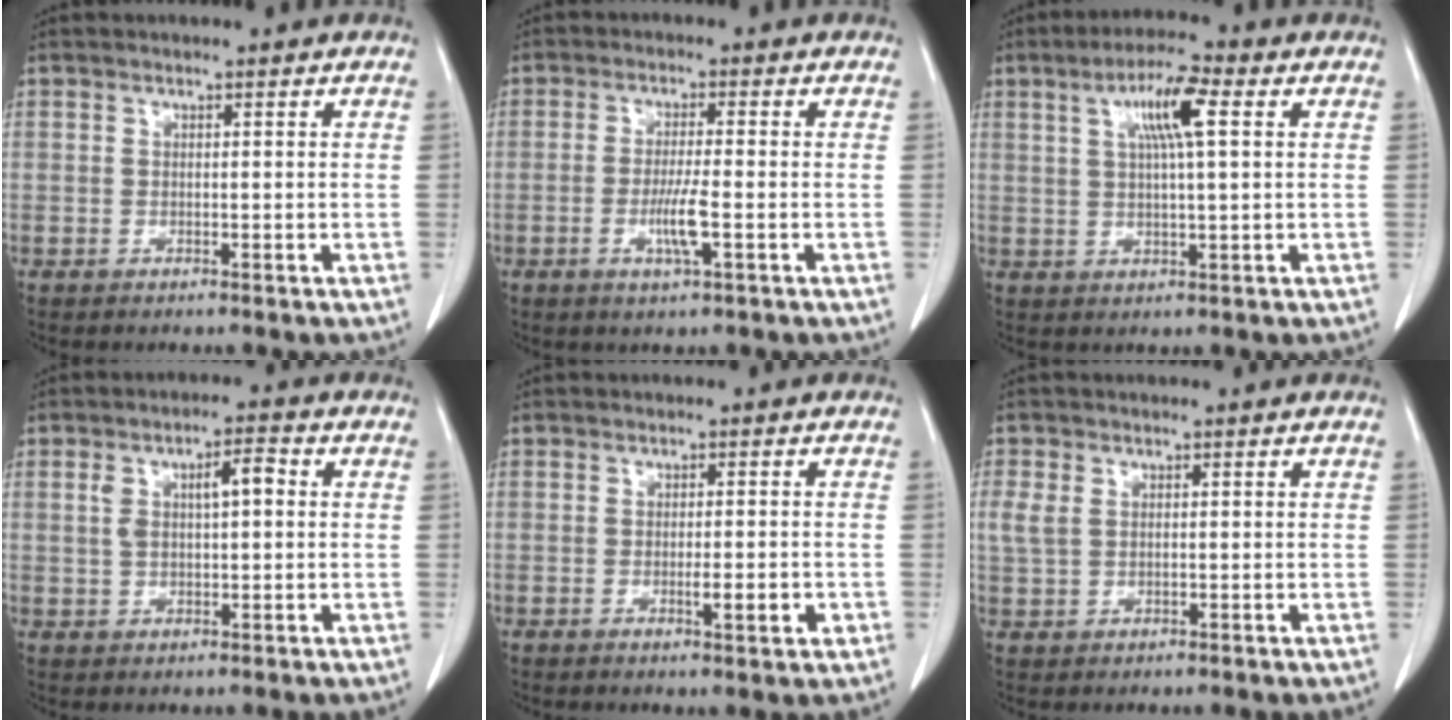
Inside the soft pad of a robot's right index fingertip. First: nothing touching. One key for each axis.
{"total": 4.8, "fx": -1.5, "fy": 0.0, "fz": 4.6, "tx": -0.089, "ty": -0.009, "tz": -0.029}
{"total": 7.5, "fx": 2.5, "fy": 0.8, "fz": 7.0, "tx": -0.128, "ty": 0.012, "tz": 0.043}
{"total": 5.7, "fx": 1.1, "fy": 2.0, "fz": 5.2, "tx": -0.099, "ty": 0.023, "tz": 0.023}
{"total": 3.5, "fx": -1.1, "fy": 0.6, "fz": 3.3, "tx": -0.052, "ty": -0.003, "tz": -0.014}
{"total": 3.1, "fx": 0.5, "fy": 2.2, "fz": 2.2, "tx": -0.063, "ty": 0.012, "tz": 0.013}